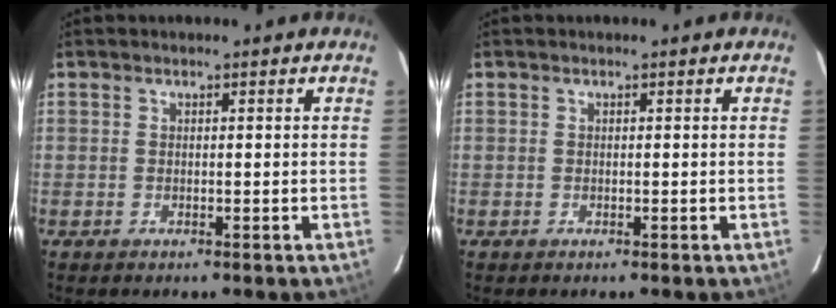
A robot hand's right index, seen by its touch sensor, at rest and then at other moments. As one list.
[{"total": 0.0}]